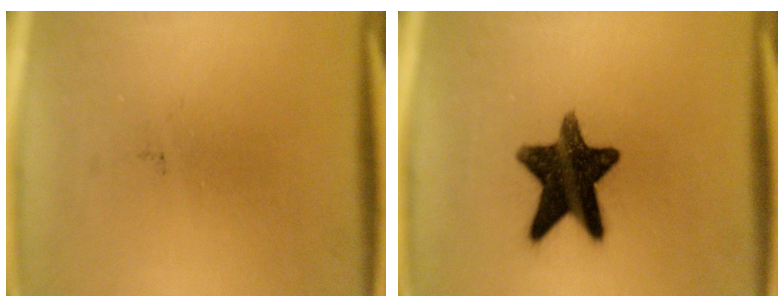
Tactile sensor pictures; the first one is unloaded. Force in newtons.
{"total": 14.2}